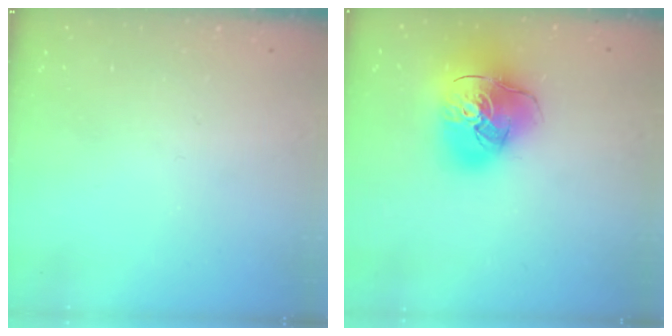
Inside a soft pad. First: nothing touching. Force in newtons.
{"total": 19.7, "press": 19.5, "slide": 2.7}